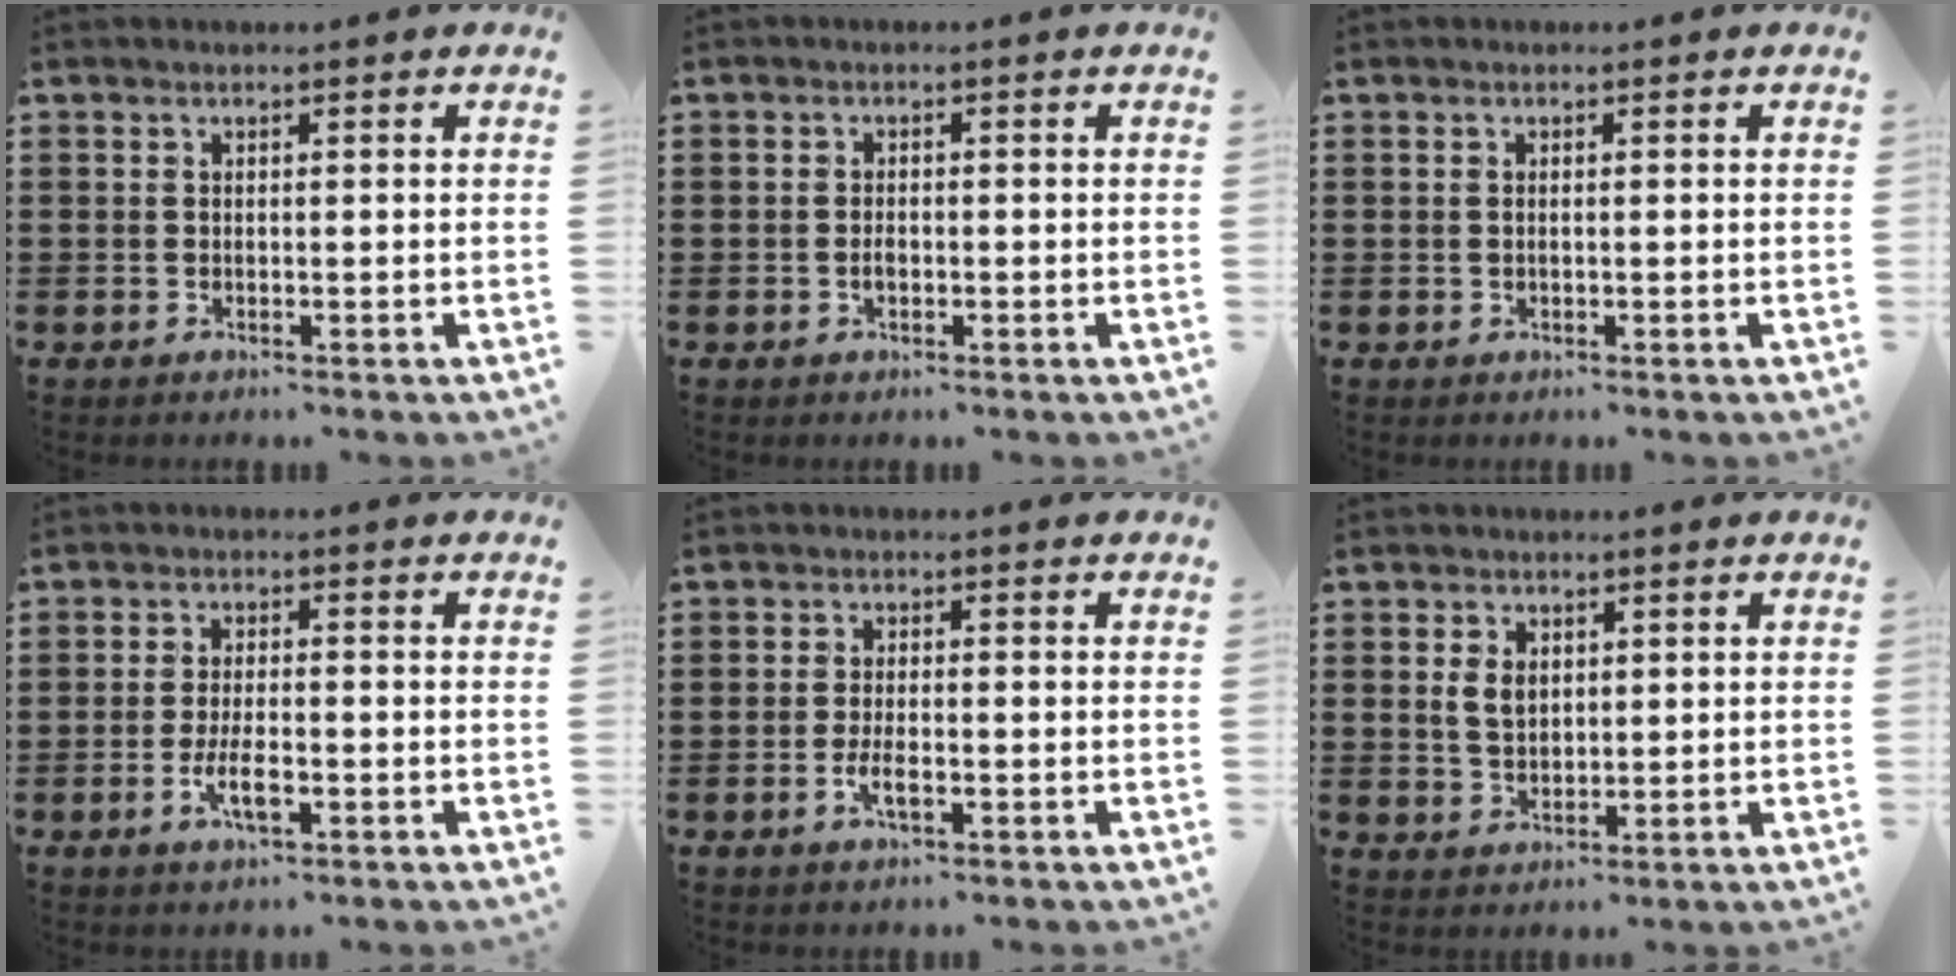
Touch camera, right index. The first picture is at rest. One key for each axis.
{"total": 1.4, "fx": -0.4, "fy": 0.7, "fz": 1.1, "tx": -0.022, "ty": -0.001, "tz": -0.008}
{"total": 0.6, "fx": 0.0, "fy": 0.3, "fz": 0.5, "tx": -0.012, "ty": 0.001, "tz": 0.000}
{"total": 4.6, "fx": -1.8, "fy": 1.4, "fz": 4.0, "tx": -0.081, "ty": -0.002, "tz": -0.034}
{"total": 3.1, "fx": -1.2, "fy": 0.9, "fz": 2.7, "tx": -0.054, "ty": -0.003, "tz": -0.023}
{"total": 3.5, "fx": 0.8, "fy": 2.3, "fz": 2.5, "tx": -0.056, "ty": 0.008, "tz": 0.014}